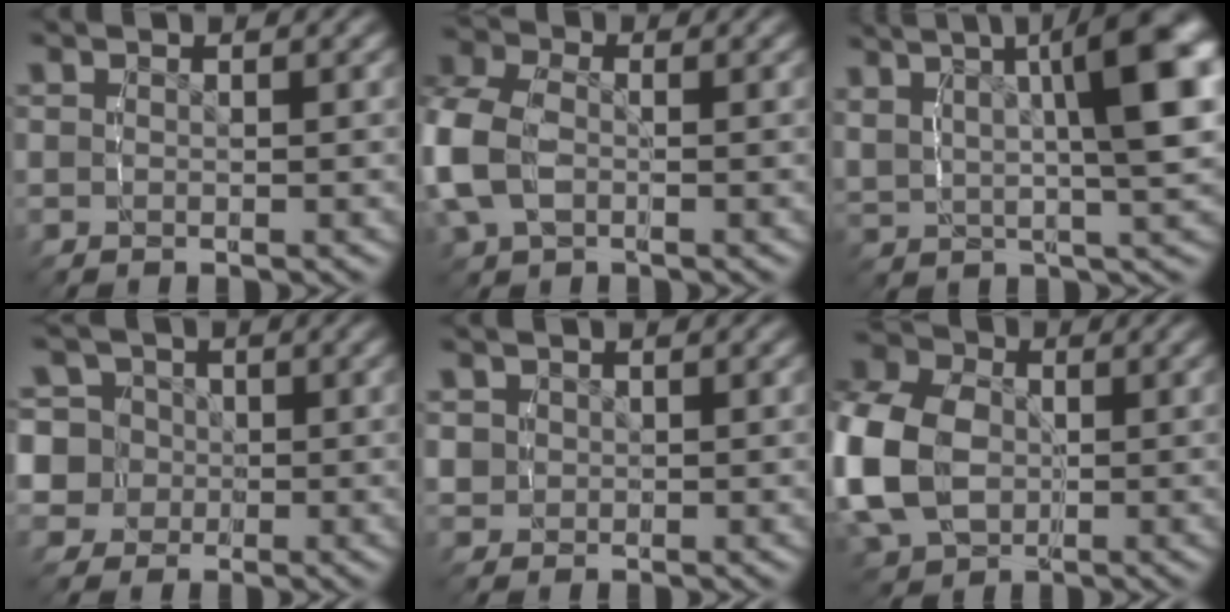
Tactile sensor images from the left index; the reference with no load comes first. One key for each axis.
{"total": 5.2, "fx": -0.3, "fy": 4.2, "fz": 3.0, "tx": -0.102, "ty": -0.017, "tz": 0.004}
{"total": 13.9, "fx": 5.6, "fy": 6.6, "fz": 10.8, "tx": -0.140, "ty": 0.026, "tz": 0.079}
{"total": 10.6, "fx": -1.1, "fy": 10.1, "fz": 3.2, "tx": -0.097, "ty": -0.047, "tz": -0.017}
{"total": 2.4, "fx": 0.2, "fy": 2.3, "fz": 0.6, "tx": -0.023, "ty": -0.011, "tz": 0.014}
{"total": 9.0, "fx": 0.1, "fy": 7.4, "fz": 5.2, "tx": -0.133, "ty": -0.024, "tz": 0.012}